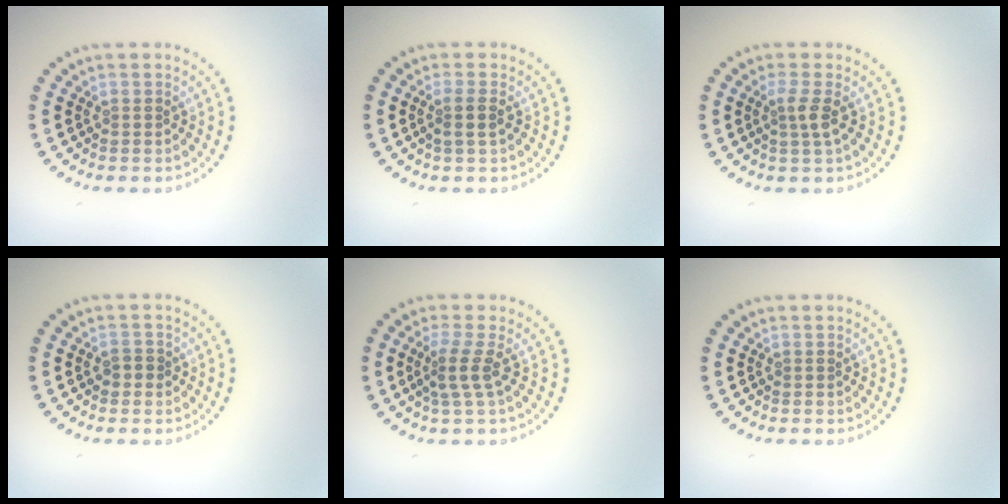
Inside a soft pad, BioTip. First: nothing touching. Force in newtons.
{"total": 1.5, "press": 1.3, "slide": 0.8}
{"total": 1.9, "press": 1.4, "slide": 1.3}
{"total": 1.1, "press": 1.1, "slide": 0.4}
{"total": 2.3, "press": 1.6, "slide": 1.6}
{"total": 0.0}